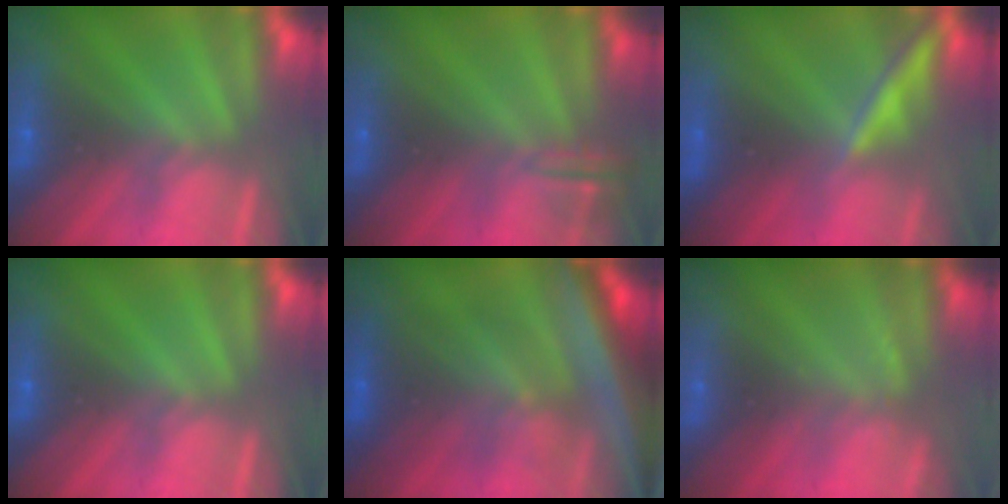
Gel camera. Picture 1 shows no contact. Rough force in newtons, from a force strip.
{"total": 4.4}
{"total": 1.6}
{"total": 0.0}
{"total": 7.6}
{"total": 2.3}